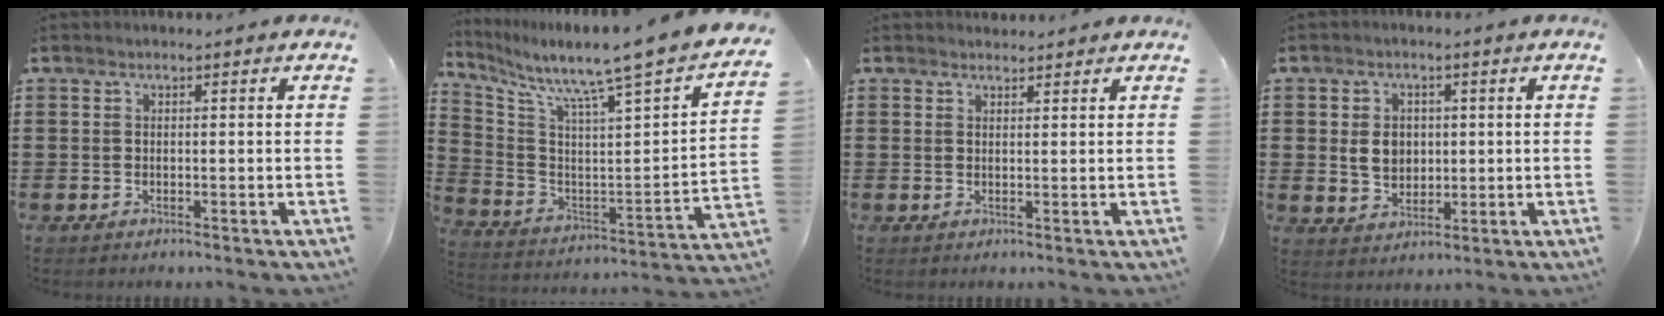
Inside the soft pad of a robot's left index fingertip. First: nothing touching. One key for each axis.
{"total": 8.0, "fx": 7.2, "fy": -1.0, "fz": 3.3, "tx": -0.093, "ty": -0.086, "tz": 0.105}
{"total": 1.4, "fx": 1.4, "fy": 0.3, "fz": 0.1, "tx": -0.005, "ty": 0.002, "tz": 0.028}
{"total": 4.8, "fx": 0.5, "fy": 3.7, "fz": 2.9, "tx": -0.060, "ty": 0.007, "tz": 0.005}